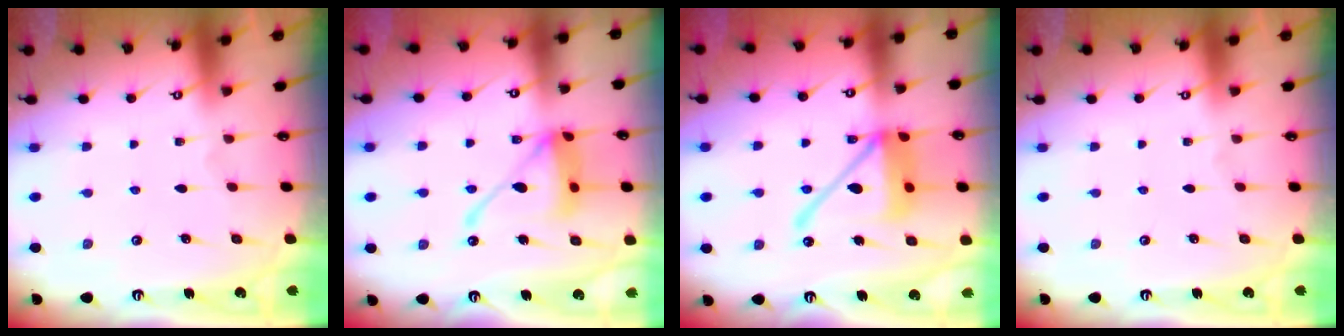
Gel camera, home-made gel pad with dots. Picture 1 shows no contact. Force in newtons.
{"total": 14.5, "press": 14.4, "slide": 1.6}
{"total": 16.3, "press": 16.2, "slide": 2.2}
{"total": 0.0}